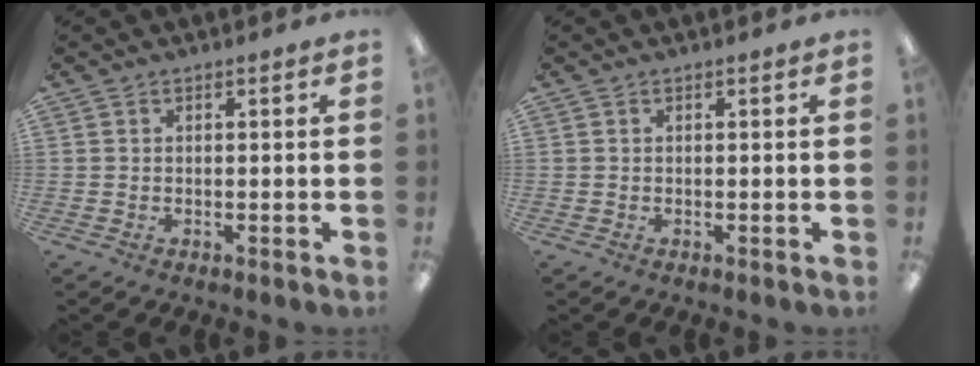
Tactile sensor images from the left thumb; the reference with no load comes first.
{"total": 0.0}